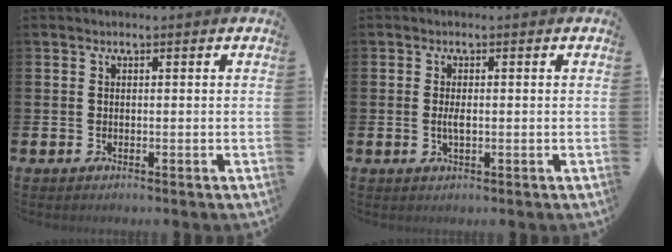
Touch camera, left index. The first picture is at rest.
{"total": 1.6, "force": [-0.1, 0.6, 1.5], "torque": [-0.026, 0.001, -0.004]}